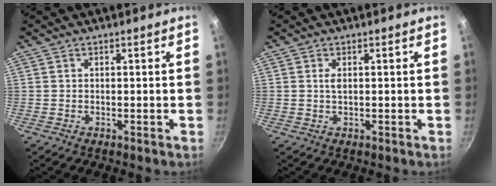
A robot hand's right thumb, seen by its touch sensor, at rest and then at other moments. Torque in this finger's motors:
{"motor_torque": [0.49, 0.24, 0.42, 0.03, 0.03]}